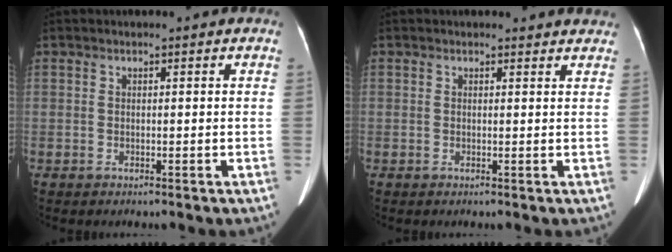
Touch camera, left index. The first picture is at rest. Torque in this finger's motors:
{"motor_torque": [-0.79, -0.26, -0.36, -0.05]}